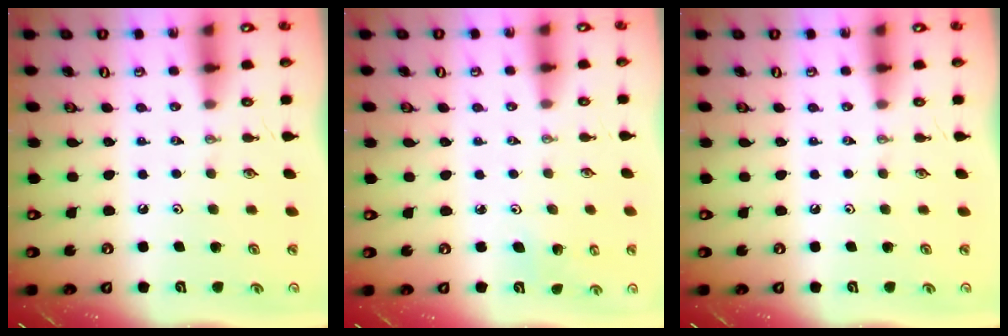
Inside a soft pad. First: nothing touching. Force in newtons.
{"total": 2.9, "press": 2.8, "slide": 0.3}
{"total": 0.0}